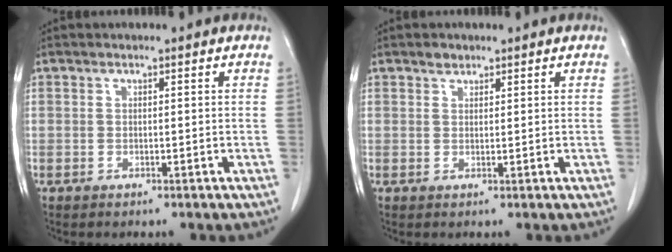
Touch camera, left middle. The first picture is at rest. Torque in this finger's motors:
{"motor_torque": [0.62, -0.41, -0.04, -0.01]}